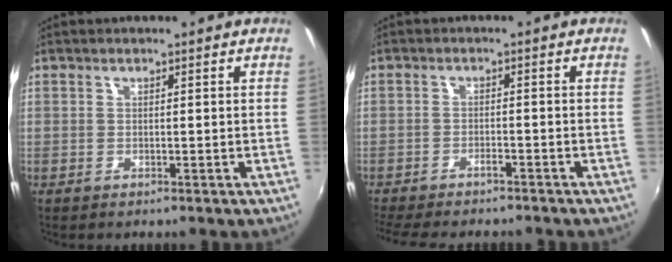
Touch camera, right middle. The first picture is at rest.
{"total": 8.5, "force": [-7.6, 1.4, 3.5], "torque": [-0.090, -0.016, -0.118]}